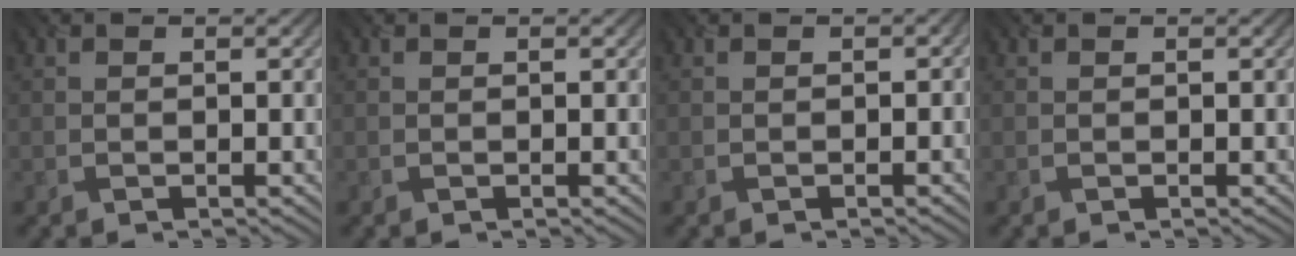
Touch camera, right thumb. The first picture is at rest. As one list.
[{"total": 0.0}, {"total": 1.0, "force": [-0.6, 0.8, 0.2], "torque": [-0.003, -0.009, -0.005]}, {"total": 0.0}]